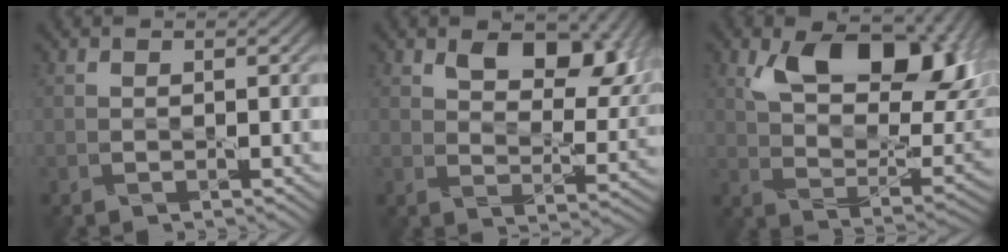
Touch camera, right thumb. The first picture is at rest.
{"total": 10.6, "force": [5.2, 5.7, 7.3], "torque": [-0.117, -0.014, 0.090]}
{"total": 15.2, "force": [6.9, 7.8, 11.1], "torque": [-0.168, -0.016, 0.123]}